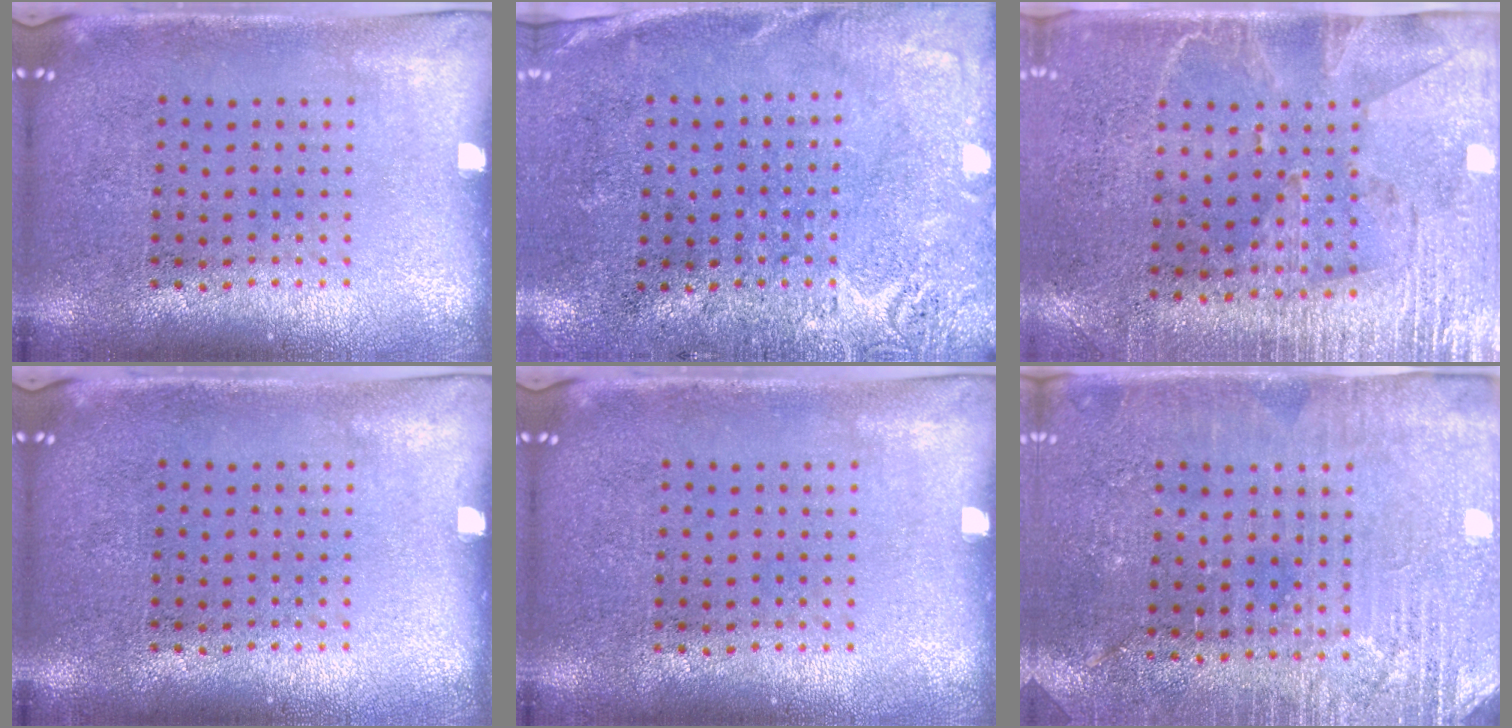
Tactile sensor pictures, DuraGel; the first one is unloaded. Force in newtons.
{"total": 2.8, "press": 2.4, "slide": 1.4}
{"total": 2.9, "press": 2.5, "slide": 1.4}
{"total": 0.0}
{"total": 0.0}
{"total": 2.9, "press": 2.8, "slide": 0.4}